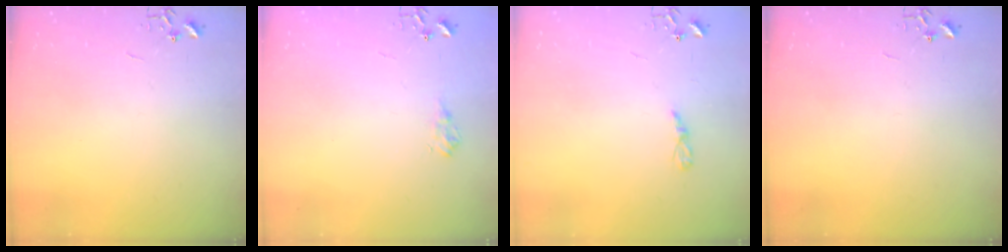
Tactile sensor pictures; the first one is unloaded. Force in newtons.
{"total": 6.8, "press": 6.8, "slide": 0.8}
{"total": 3.5, "press": 3.5, "slide": 0.4}
{"total": 0.0}